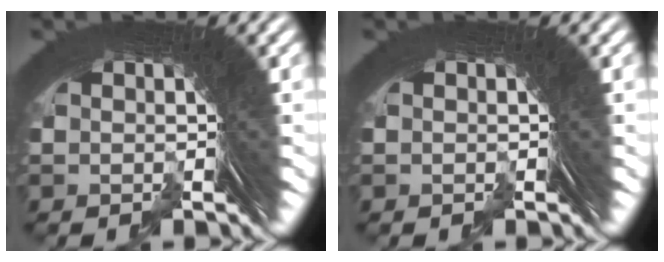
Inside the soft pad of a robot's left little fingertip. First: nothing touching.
{"total": 0.0}